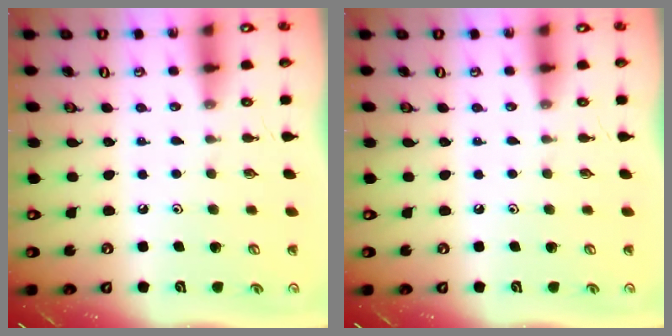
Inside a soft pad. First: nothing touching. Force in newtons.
{"total": 0.0}